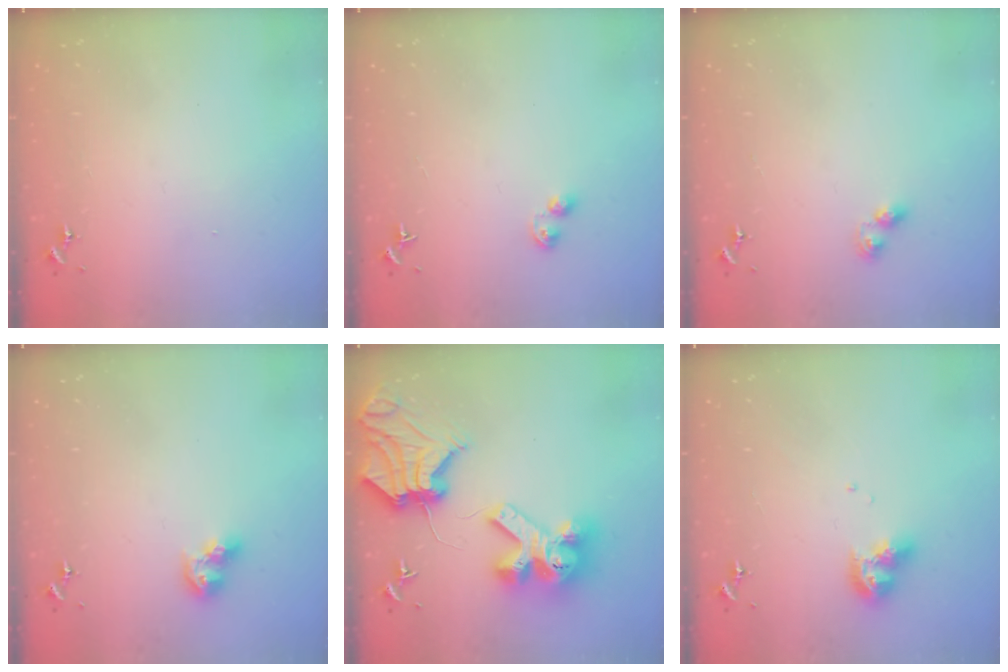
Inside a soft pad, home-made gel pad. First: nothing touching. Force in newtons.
{"total": 3.8, "press": 3.8, "slide": 0.4}
{"total": 2.8, "press": 2.8, "slide": 0.5}
{"total": 9.1, "press": 9.0, "slide": 0.8}
{"total": 17.7, "press": 17.6, "slide": 2.3}
{"total": 9.6, "press": 9.5, "slide": 1.2}